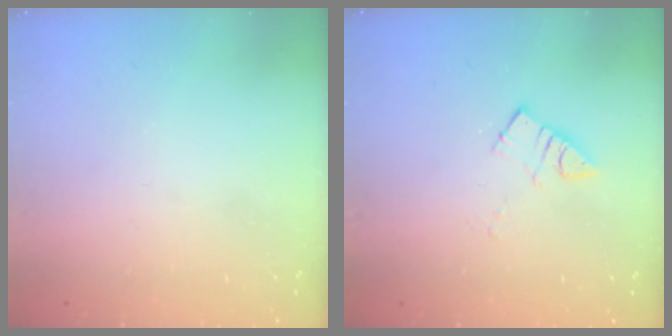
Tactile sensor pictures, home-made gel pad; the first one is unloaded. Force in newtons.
{"total": 4.9, "press": 4.8, "slide": 0.5}